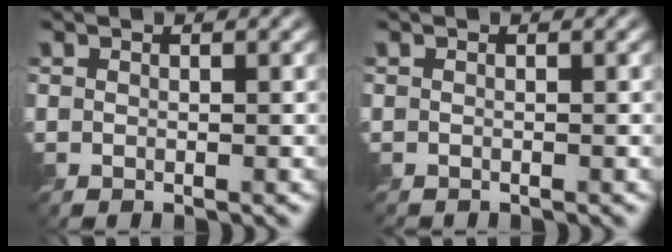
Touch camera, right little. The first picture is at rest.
{"total": 0.7, "force": [-0.7, 0.0, 0.0], "torque": [0.004, -0.006, -0.012]}